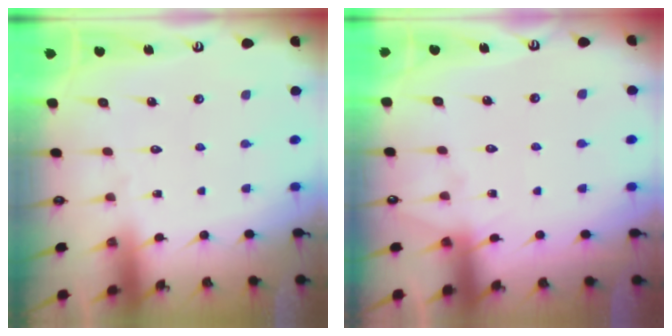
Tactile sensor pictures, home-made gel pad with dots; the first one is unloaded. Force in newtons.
{"total": 4.0, "press": 3.9, "slide": 0.6}